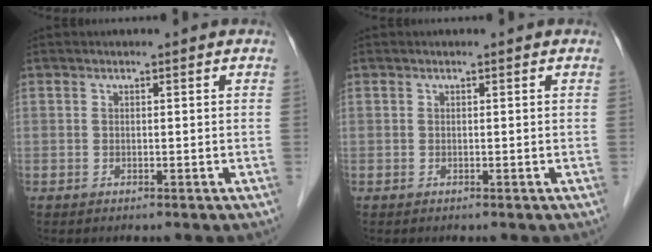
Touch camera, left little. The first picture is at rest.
{"total": 0.0}